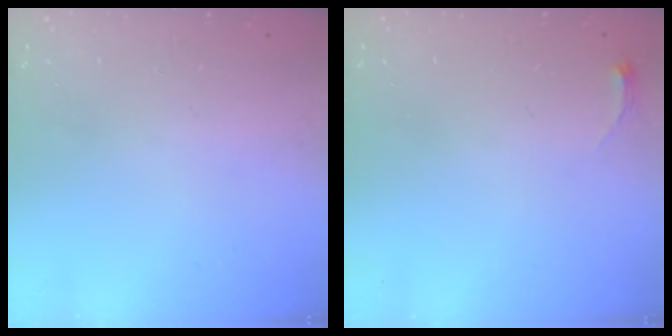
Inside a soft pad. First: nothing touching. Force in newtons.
{"total": 2.8, "press": 2.8, "slide": 0.4}